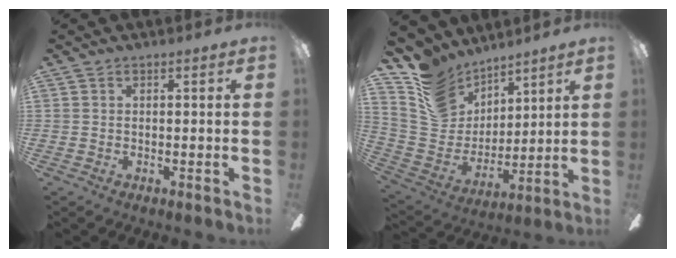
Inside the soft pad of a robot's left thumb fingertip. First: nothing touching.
{"total": 14.3, "force": [10.3, 9.0, 4.1], "torque": [-0.113, -0.062, 0.205]}